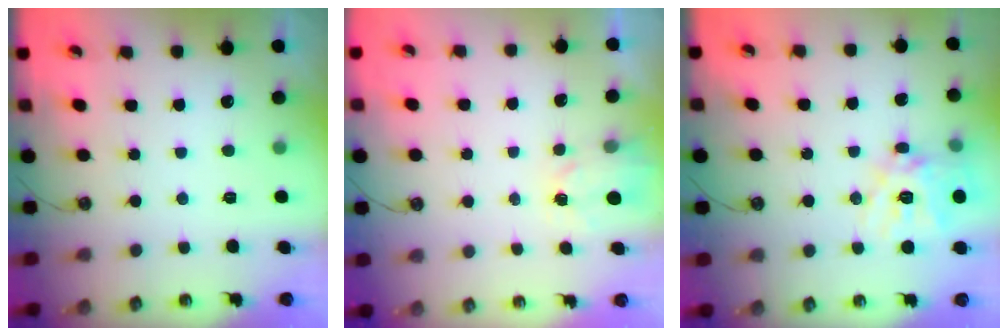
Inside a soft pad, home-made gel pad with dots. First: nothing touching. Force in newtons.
{"total": 2.6, "press": 2.6, "slide": 0.3}
{"total": 16.3, "press": 16.2, "slide": 2.2}